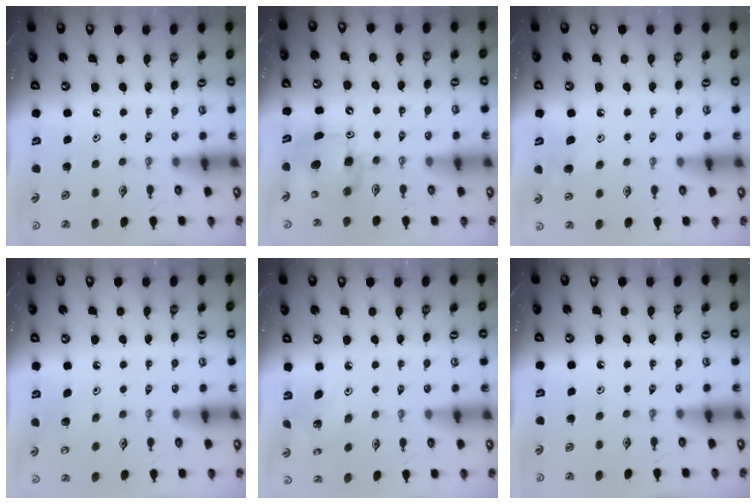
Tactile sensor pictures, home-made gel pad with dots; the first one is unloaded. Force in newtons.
{"total": 8.0, "press": 8.0, "slide": 0.8}
{"total": 7.5, "press": 7.4, "slide": 1.0}
{"total": 6.1, "press": 6.1, "slide": 0.9}
{"total": 4.3, "press": 4.3, "slide": 0.4}
{"total": 0.0}